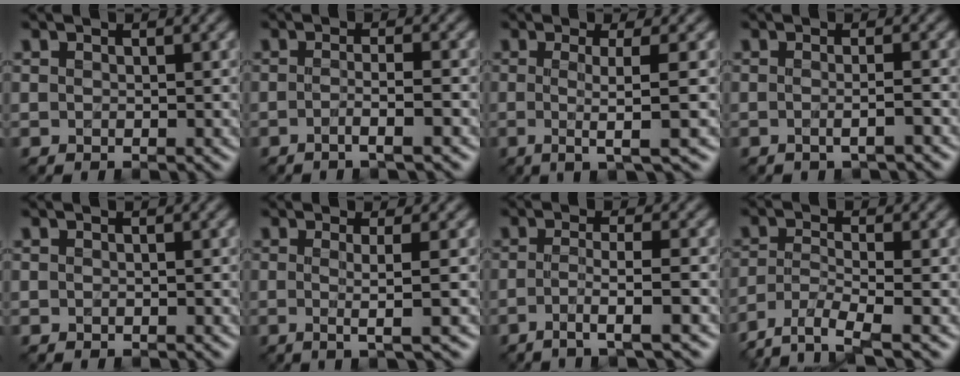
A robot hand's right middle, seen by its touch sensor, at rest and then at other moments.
{"total": 2.2, "force": [-1.0, 0.4, 1.9], "torque": [-0.022, 0.001, -0.027]}
{"total": 4.1, "force": [-0.3, 0.6, 4.1], "torque": [-0.066, -0.007, -0.009]}
{"total": 1.8, "force": [-0.6, 0.4, 1.7], "torque": [-0.025, -0.006, -0.015]}
{"total": 0.0}
{"total": 2.9, "force": [-0.2, 0.5, 2.8], "torque": [-0.046, -0.005, -0.008]}
{"total": 3.4, "force": [-1.5, 0.4, 3.0], "torque": [-0.043, 0.001, -0.039]}
{"total": 4.5, "force": [-3.4, 1.0, 2.8], "torque": [-0.055, -0.010, -0.071]}